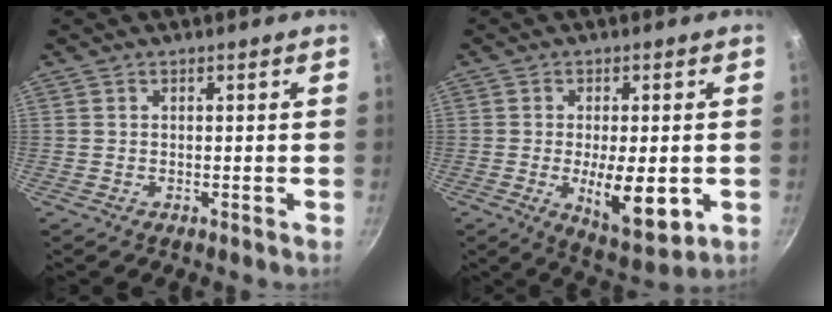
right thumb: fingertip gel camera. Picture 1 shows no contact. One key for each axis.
{"total": 11.3, "fx": -2.2, "fy": 4.4, "fz": 10.1, "tx": -0.142, "ty": -0.020, "tz": -0.025}